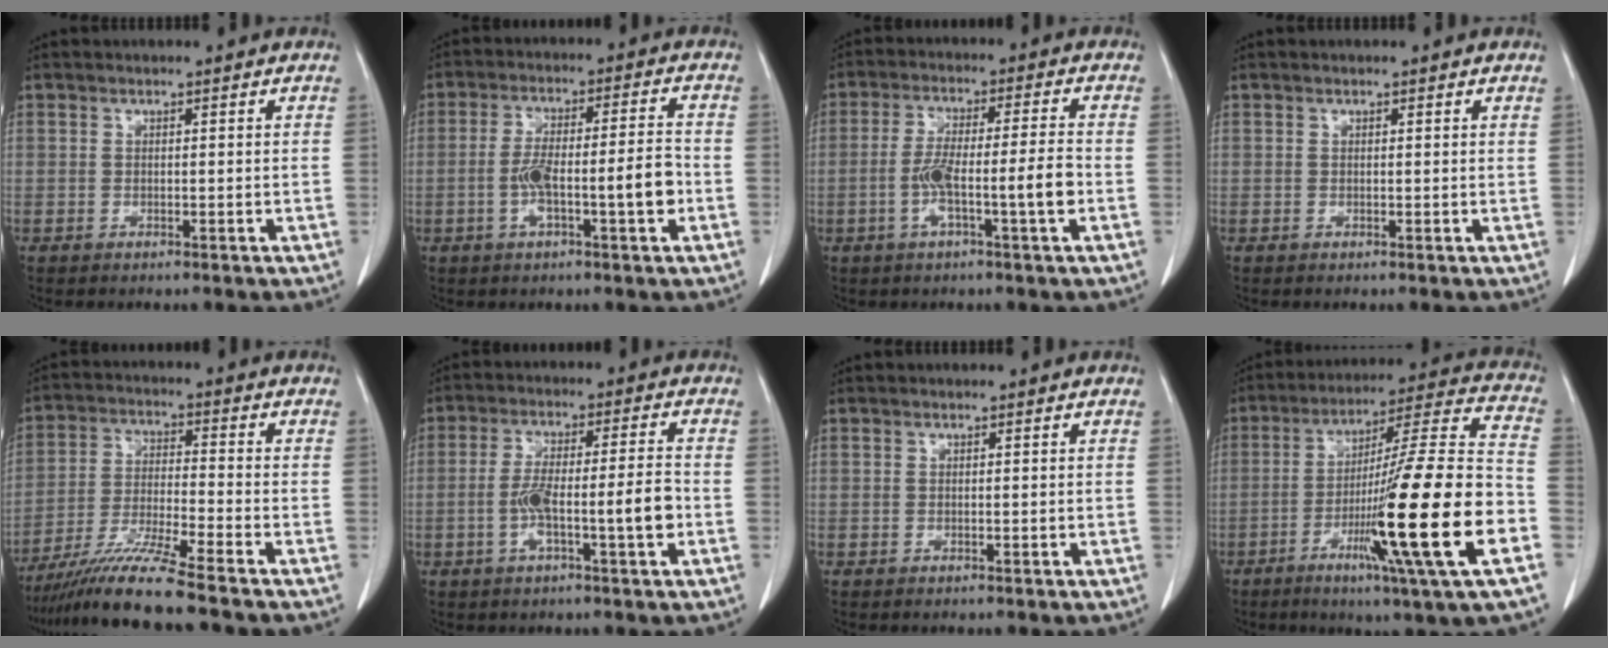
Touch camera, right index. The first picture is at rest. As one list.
[{"total": 9.5, "force": [-2.5, 1.3, 9.1], "torque": [-0.162, 0.019, -0.041]}, {"total": 8.8, "force": [-2.4, 0.1, 8.5], "torque": [-0.158, 0.010, -0.044]}, {"total": 0.0}, {"total": 11.0, "force": [-9.0, -1.5, 6.2], "torque": [-0.116, -0.029, -0.166]}, {"total": 9.2, "force": [-2.4, 0.8, 8.9], "torque": [-0.161, 0.014, -0.042]}, {"total": 0.0}, {"total": 23.7, "force": [-7.7, -0.8, 22.4], "torque": [-0.342, -0.022, -0.136]}]